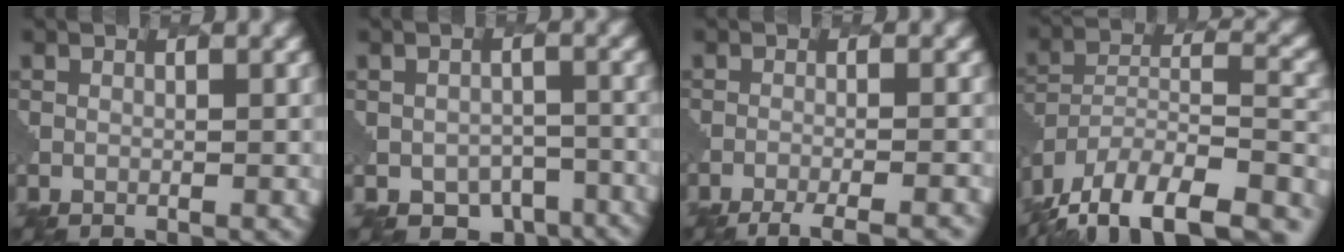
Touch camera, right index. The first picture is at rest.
{"total": 4.3, "force": [-2.7, 3.0, 1.7], "torque": [-0.014, -0.023, -0.031]}
{"total": 4.7, "force": [-3.8, 0.9, 2.6], "torque": [-0.030, -0.005, -0.061]}
{"total": 17.7, "force": [-15.0, 6.0, 7.1], "torque": [-0.120, -0.006, -0.215]}